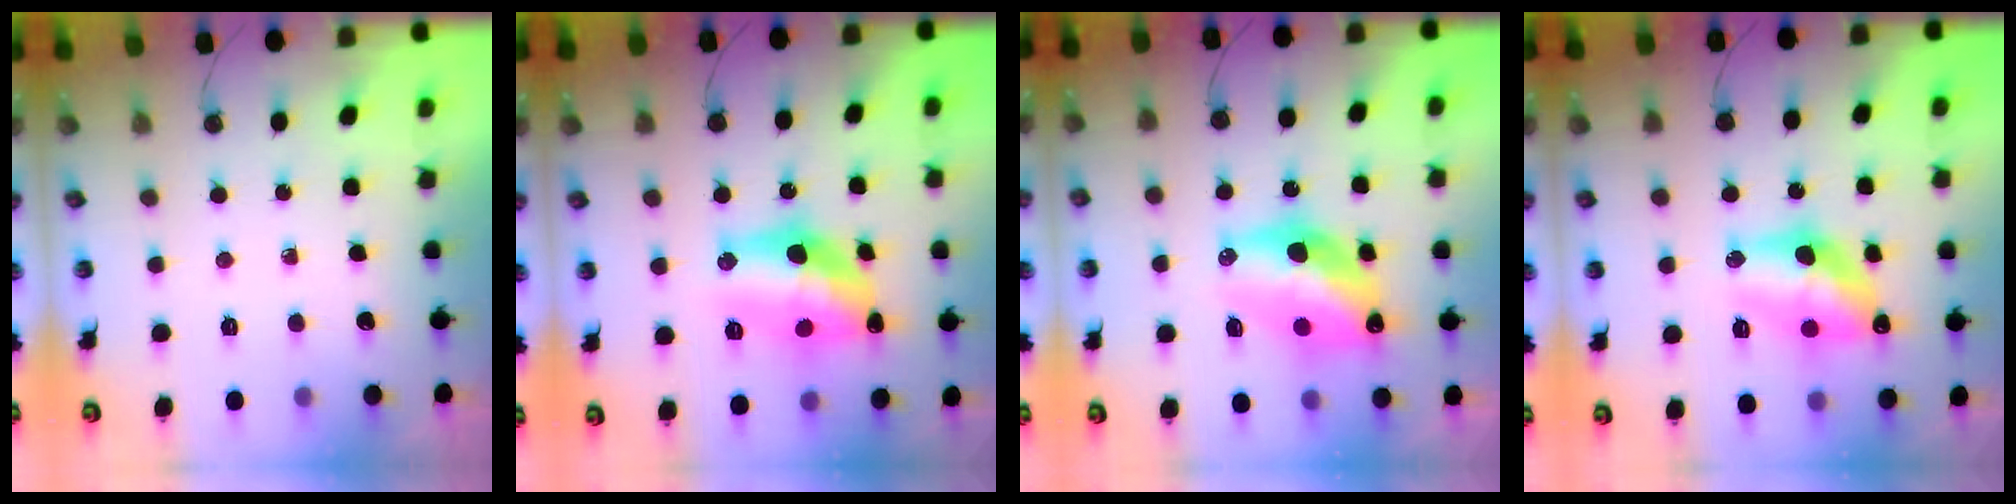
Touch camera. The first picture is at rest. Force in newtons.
{"total": 16.2, "press": 15.9, "slide": 3.2}
{"total": 14.6, "press": 14.6, "slide": 1.3}
{"total": 12.8, "press": 12.8, "slide": 0.9}